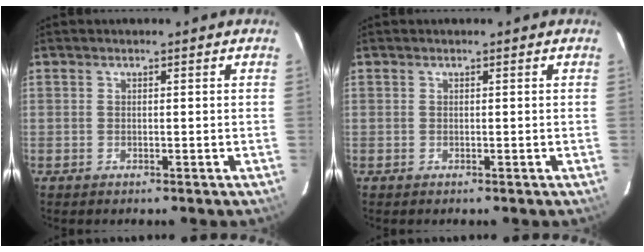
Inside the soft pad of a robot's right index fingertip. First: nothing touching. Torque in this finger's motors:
{"motor_torque": [0.00, 0.00, 0.00, -0.01]}